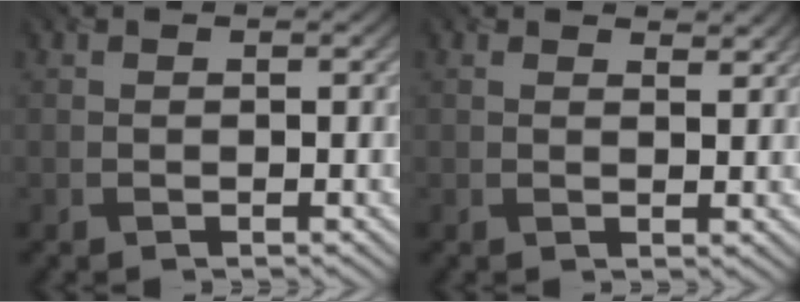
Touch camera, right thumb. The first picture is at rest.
{"total": 2.5, "force": [1.8, 1.0, 1.3], "torque": [-0.029, -0.004, 0.033]}